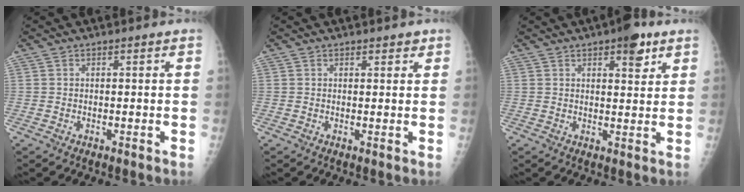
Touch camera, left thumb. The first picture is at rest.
{"total": 1.6, "force": [1.2, 0.8, 0.7], "torque": [0.003, -0.006, 0.012]}
{"total": 6.1, "force": [3.6, 2.4, 4.3], "torque": [-0.041, -0.015, 0.044]}